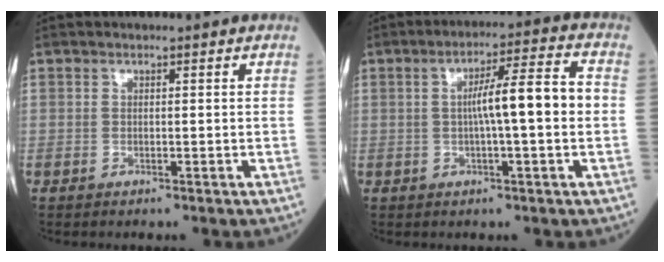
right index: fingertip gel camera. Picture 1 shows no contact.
{"total": 8.3, "force": [-0.2, 0.2, 8.3], "torque": [-0.134, 0.019, -0.007]}